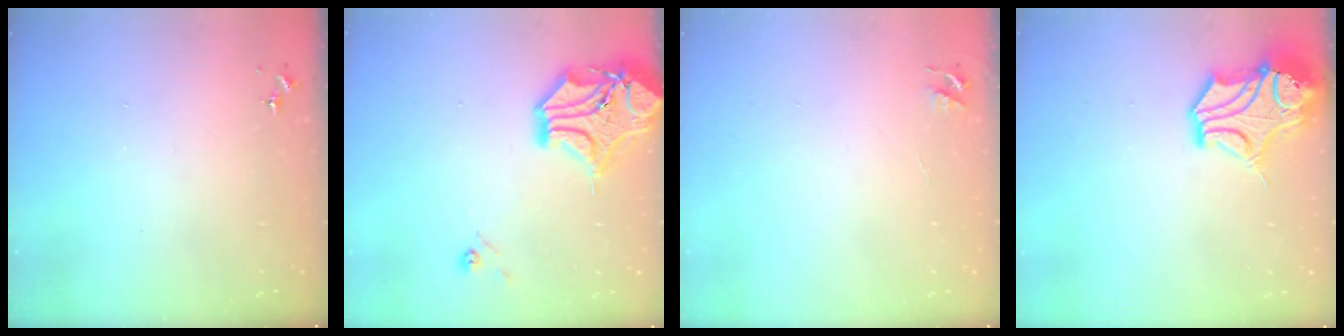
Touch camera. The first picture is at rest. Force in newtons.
{"total": 16.2, "press": 16.0, "slide": 2.6}
{"total": 3.5, "press": 3.5, "slide": 0.4}
{"total": 14.6, "press": 14.5, "slide": 2.0}